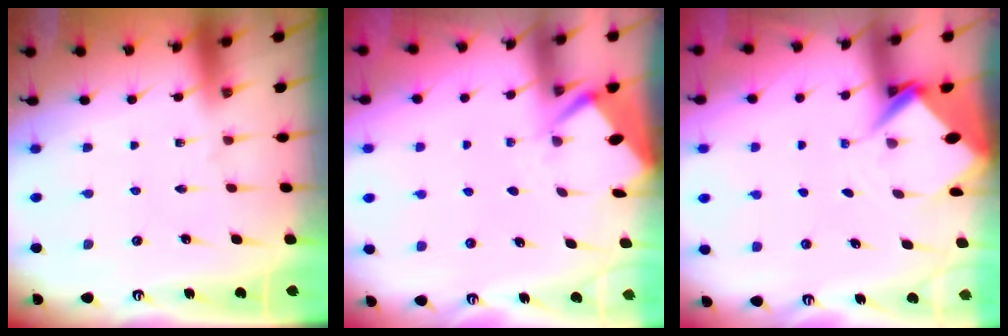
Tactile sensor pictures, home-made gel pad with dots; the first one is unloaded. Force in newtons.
{"total": 2.9, "press": 2.8, "slide": 0.4}
{"total": 5.5, "press": 5.4, "slide": 0.5}